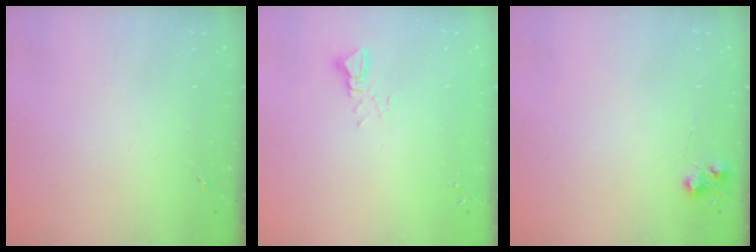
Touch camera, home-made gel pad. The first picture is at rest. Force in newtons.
{"total": 3.3, "press": 3.3, "slide": 0.2}
{"total": 5.5, "press": 5.5, "slide": 0.5}